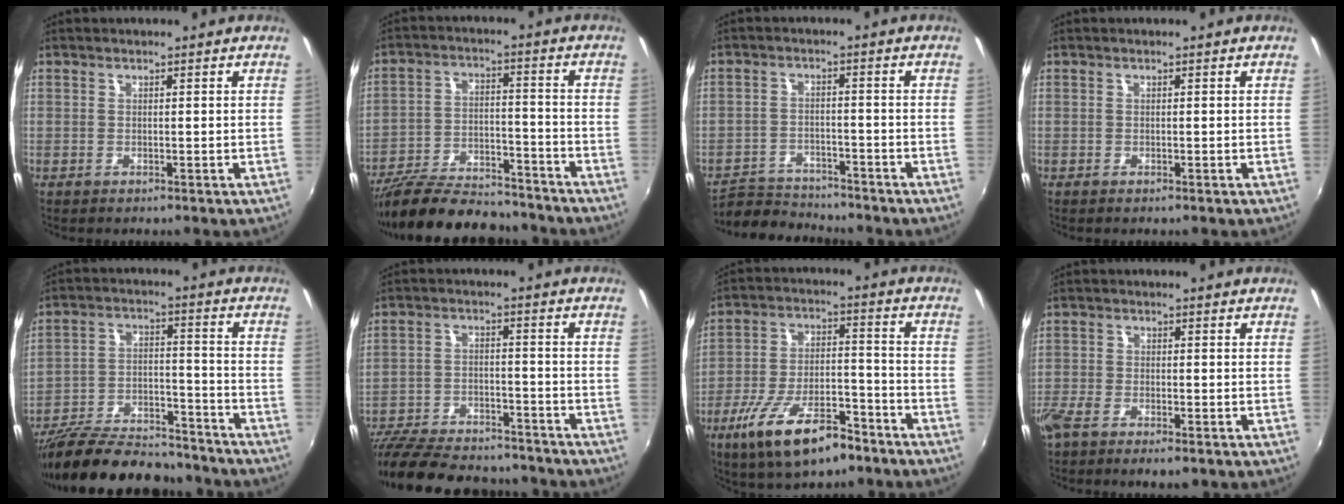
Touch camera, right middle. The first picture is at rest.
{"total": 20.5, "force": [-17.6, 5.7, 8.9], "torque": [-0.182, -0.020, -0.270]}
{"total": 7.6, "force": [-7.3, 2.3, 0.6], "torque": [-0.033, 0.010, -0.125]}
{"total": 0.0}
{"total": 23.3, "force": [-19.6, 7.0, 10.4], "torque": [-0.203, -0.011, -0.294]}
{"total": 22.2, "force": [-18.9, 7.3, 8.9], "torque": [-0.199, -0.015, -0.279]}
{"total": 16.4, "force": [-10.5, 5.9, 11.1], "torque": [-0.217, -0.021, -0.173]}
{"total": 7.1, "force": [-4.8, 2.6, 4.5], "torque": [-0.114, -0.024, -0.092]}